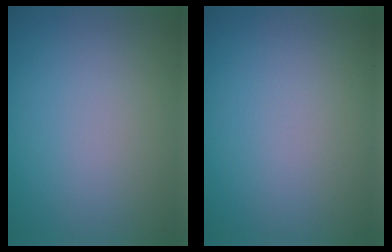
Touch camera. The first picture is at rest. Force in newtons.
{"total": 0.0}